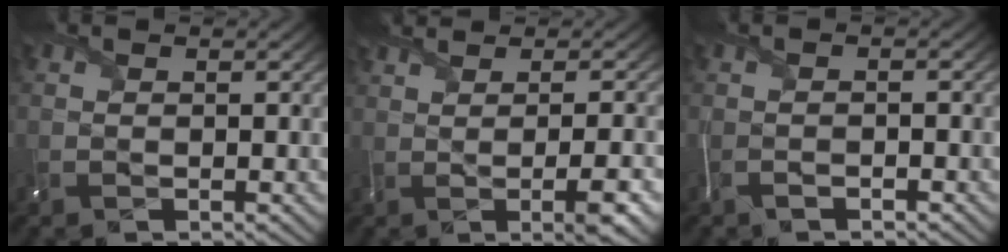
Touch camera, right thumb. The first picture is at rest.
{"total": 4.8, "force": [0.7, 0.8, 4.7], "torque": [-0.053, 0.021, -0.003]}
{"total": 1.5, "force": [-1.4, -0.4, 0.2], "torque": [-0.002, 0.004, -0.032]}